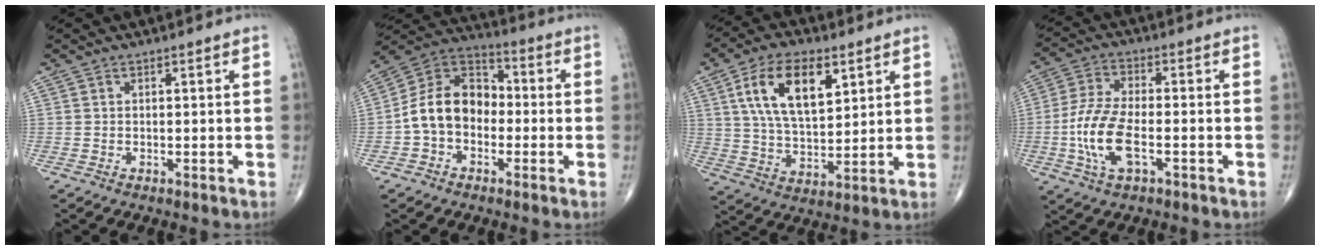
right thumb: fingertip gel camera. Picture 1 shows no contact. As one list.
[{"total": 12.8, "force": [-2.0, 9.5, 8.3], "torque": [-0.128, 0.045, -0.052]}, {"total": 14.7, "force": [5.9, 7.3, 11.4], "torque": [-0.189, -0.015, 0.111]}, {"total": 10.9, "force": [-2.8, 4.9, 9.4], "torque": [-0.203, 0.014, -0.057]}]